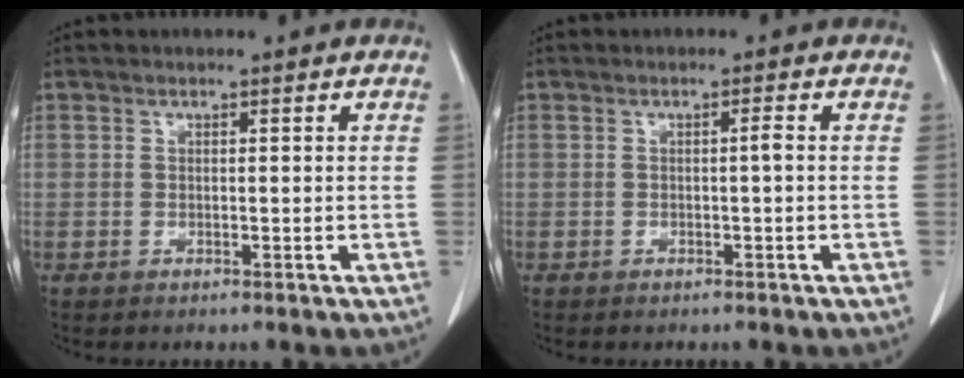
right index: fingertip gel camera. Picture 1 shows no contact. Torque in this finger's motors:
{"motor_torque": [0.33, -0.11, 0.03, 0.03]}